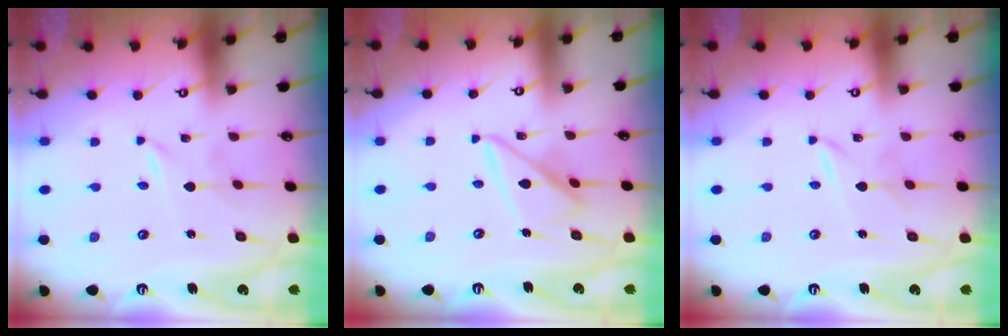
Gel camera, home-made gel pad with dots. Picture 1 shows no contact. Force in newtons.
{"total": 12.0, "press": 11.9, "slide": 1.2}
{"total": 1.8, "press": 1.8, "slide": 0.2}